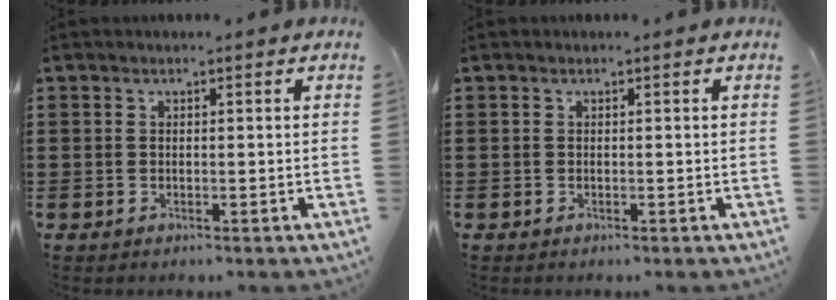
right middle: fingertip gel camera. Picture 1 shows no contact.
{"total": 0.0}